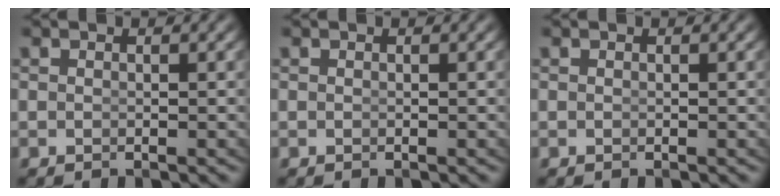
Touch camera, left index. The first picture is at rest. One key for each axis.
{"total": 0.0}
{"total": 1.1, "fx": -0.2, "fy": -1.0, "fz": -0.4, "tx": 0.011, "ty": -0.014, "tz": 0.009}